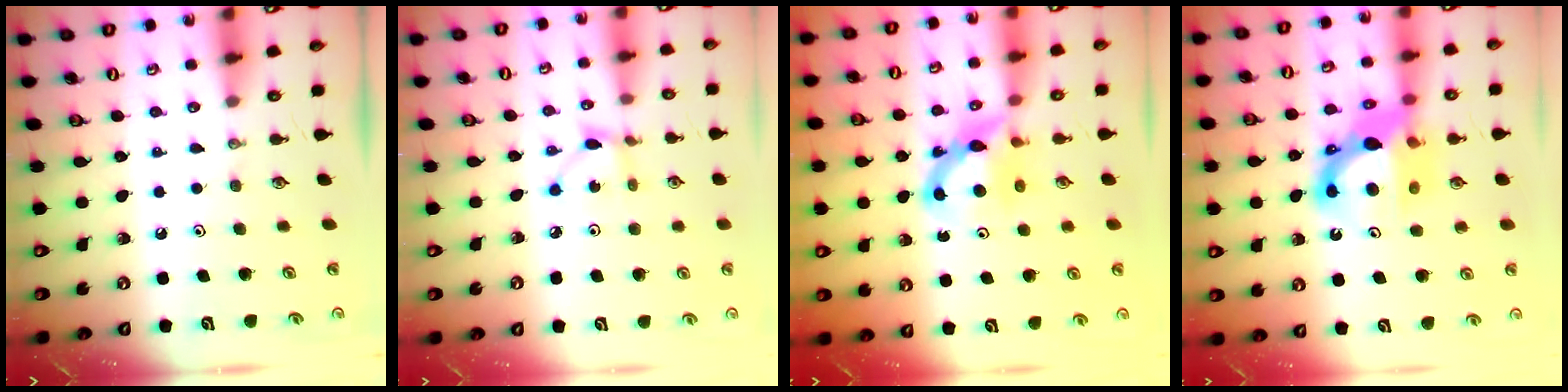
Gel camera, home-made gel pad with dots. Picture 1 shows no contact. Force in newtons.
{"total": 2.2, "press": 2.2, "slide": 0.1}
{"total": 7.1, "press": 7.0, "slide": 0.7}
{"total": 12.4, "press": 12.1, "slide": 2.9}